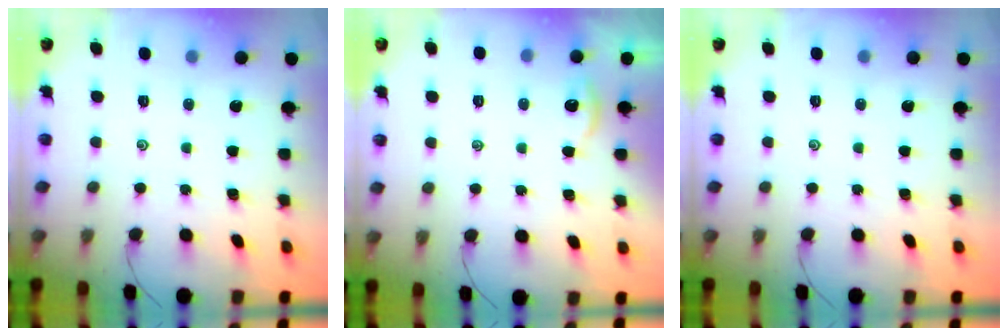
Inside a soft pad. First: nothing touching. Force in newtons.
{"total": 1.9, "press": 1.9, "slide": 0.2}
{"total": 0.0}